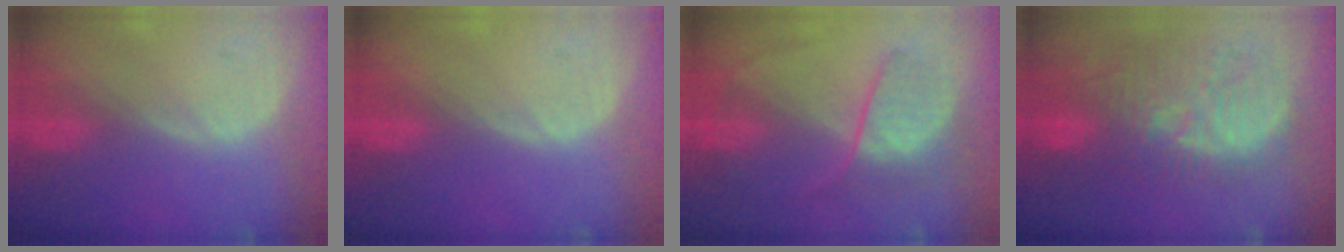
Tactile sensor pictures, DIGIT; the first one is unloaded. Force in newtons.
{"total": 0.0}
{"total": 6.3, "press": 6.3, "slide": 0.7}
{"total": 12.3, "press": 11.7, "slide": 3.8}